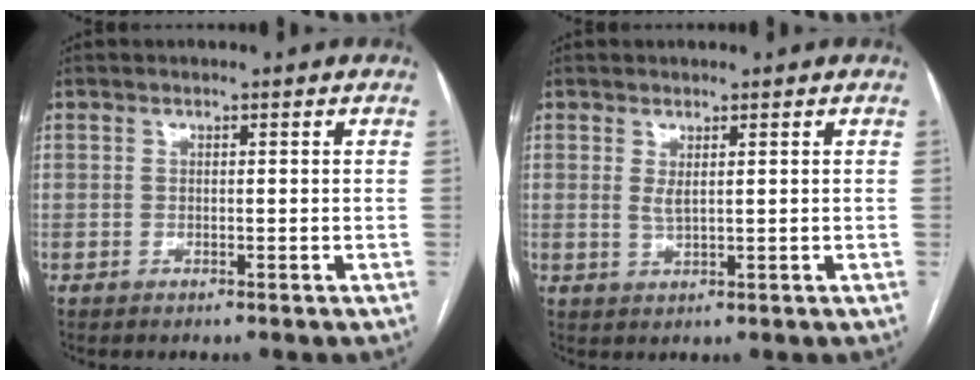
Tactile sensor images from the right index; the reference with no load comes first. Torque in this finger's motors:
{"motor_torque": [0.32, 0.04, 0.01, 0.01]}